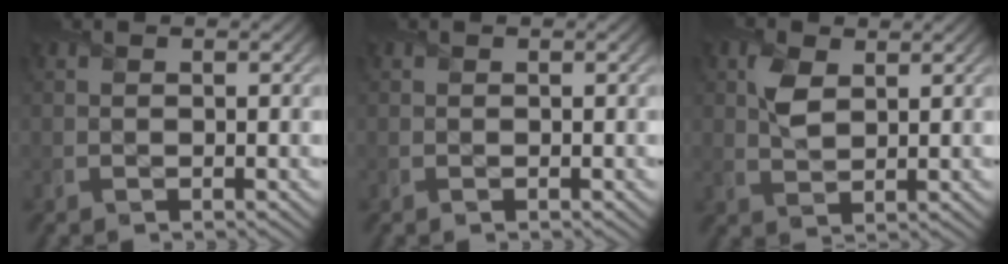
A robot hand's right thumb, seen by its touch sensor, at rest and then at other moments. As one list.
[{"total": 0.0}, {"total": 3.7, "force": [1.4, 2.1, 2.6], "torque": [-0.065, 0.004, 0.027]}]